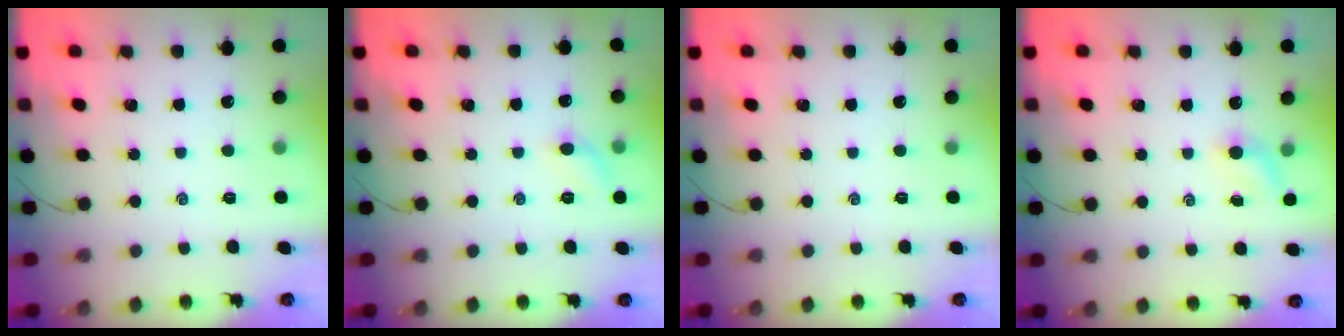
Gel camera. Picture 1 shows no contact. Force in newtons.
{"total": 6.3, "press": 5.9, "slide": 2.0}
{"total": 0.0}
{"total": 3.5, "press": 3.4, "slide": 1.1}